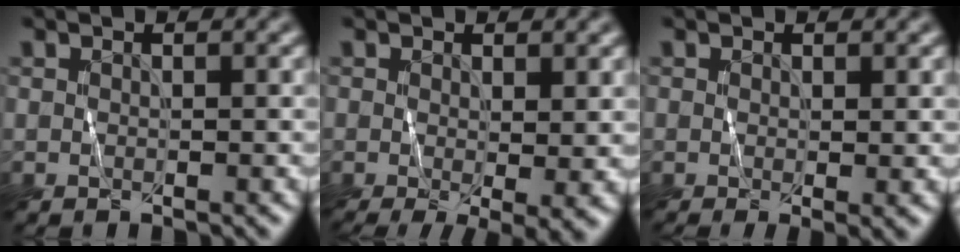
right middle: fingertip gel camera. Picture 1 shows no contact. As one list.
[{"total": 4.4, "force": [-1.3, 1.1, 4.1], "torque": [-0.064, -0.018, -0.018]}, {"total": 1.7, "force": [-0.3, 0.3, 1.6], "torque": [-0.026, -0.012, -0.006]}]